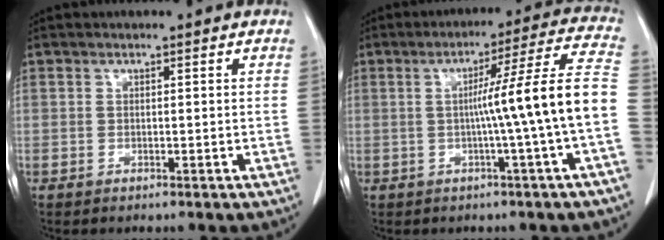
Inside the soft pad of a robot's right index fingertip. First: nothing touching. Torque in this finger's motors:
{"motor_torque": [1.67, -0.47, 0.89, 0.20]}